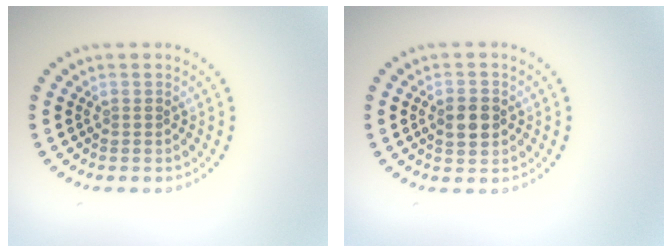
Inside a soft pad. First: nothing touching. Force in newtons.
{"total": 3.0, "press": 3.0, "slide": 0.1}